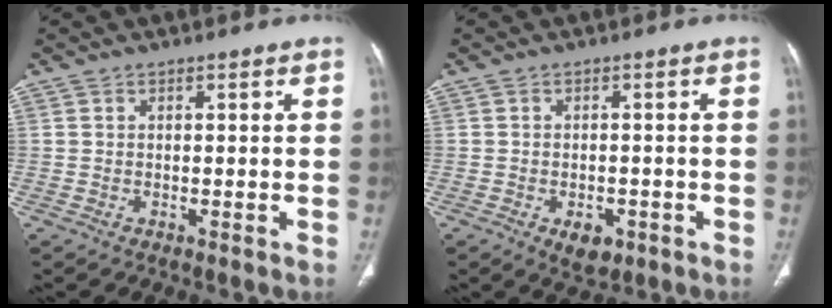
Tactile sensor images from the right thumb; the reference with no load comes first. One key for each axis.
{"total": 4.4, "fx": -2.0, "fy": 2.7, "fz": 2.9, "tx": -0.032, "ty": 0.005, "tz": -0.021}